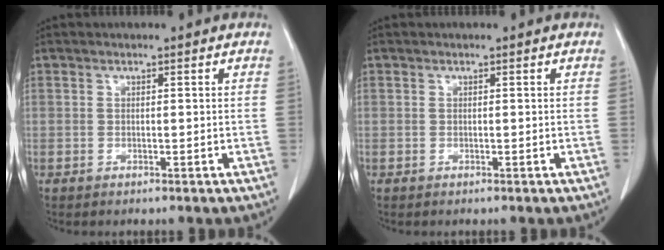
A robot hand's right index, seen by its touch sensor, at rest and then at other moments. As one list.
[{"total": 0.0}]